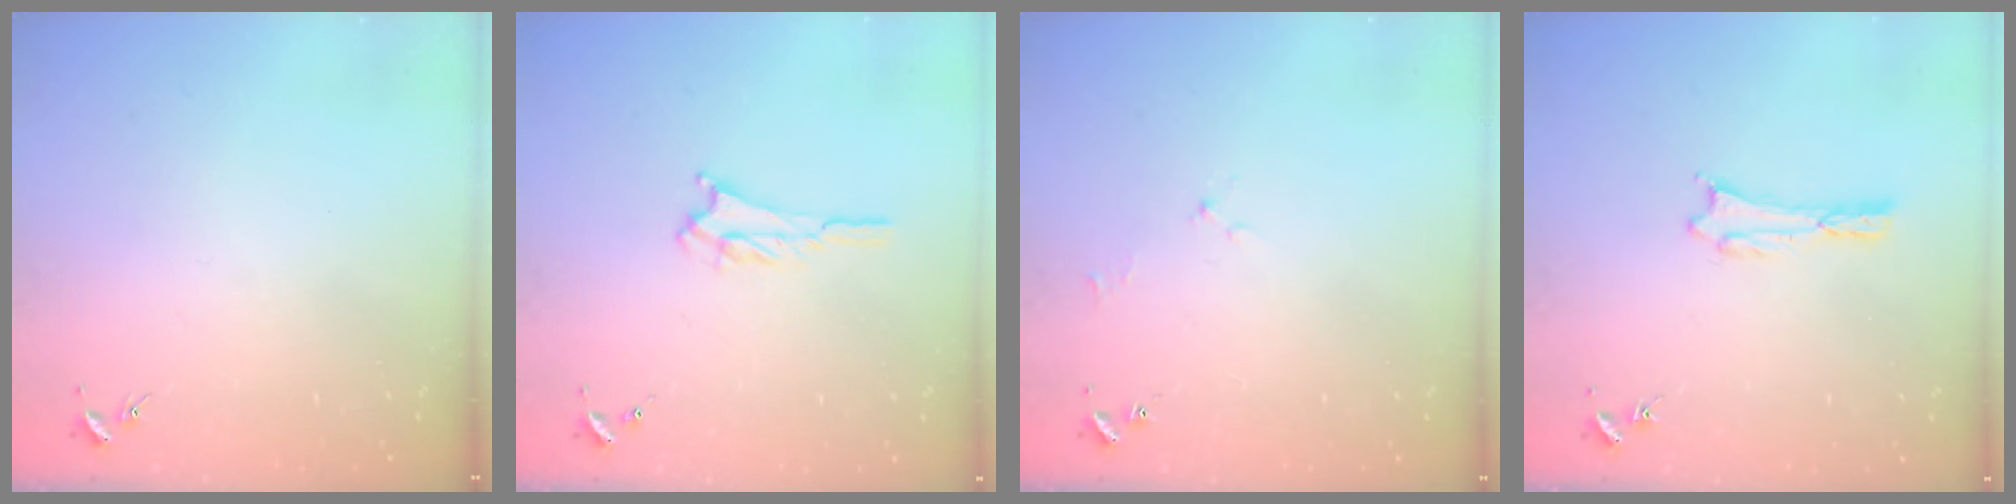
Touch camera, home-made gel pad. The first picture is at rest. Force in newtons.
{"total": 1.7, "press": 1.6, "slide": 0.3}
{"total": 1.7, "press": 1.6, "slide": 0.3}
{"total": 0.7, "press": 0.7, "slide": 0.1}